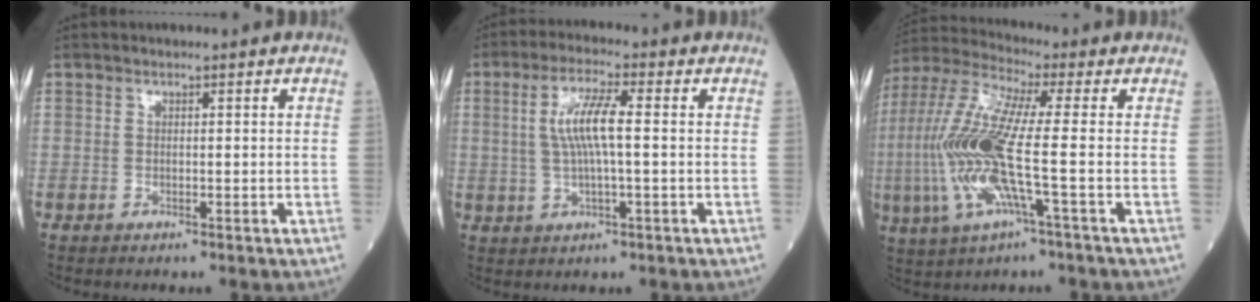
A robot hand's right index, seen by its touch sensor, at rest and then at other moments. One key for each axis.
{"total": 6.8, "fx": 0.8, "fy": 0.8, "fz": 6.7, "tx": -0.139, "ty": 0.008, "tz": 0.015}
{"total": 15.0, "fx": -2.2, "fy": 1.3, "fz": 14.8, "tx": -0.337, "ty": 0.001, "tz": -0.051}